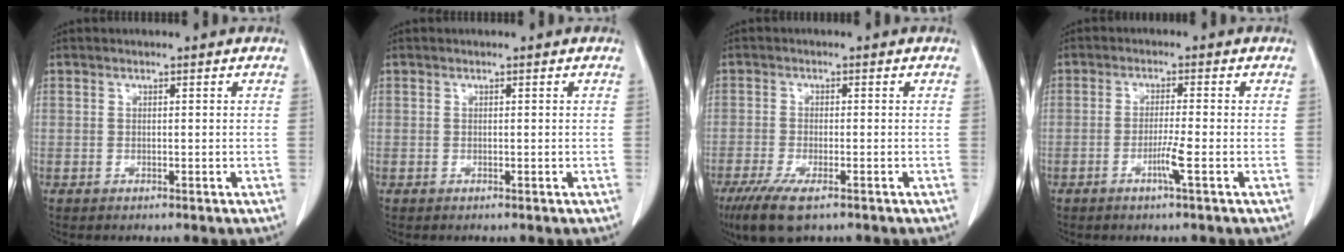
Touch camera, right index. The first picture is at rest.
{"total": 0.0}
{"total": 7.1, "force": [-4.2, 1.5, 5.4], "torque": [-0.100, -0.021, -0.070]}
{"total": 3.2, "force": [-1.4, -0.6, 2.9], "torque": [-0.057, -0.007, -0.029]}